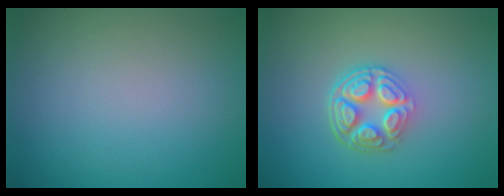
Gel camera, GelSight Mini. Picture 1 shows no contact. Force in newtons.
{"total": 5.2, "press": 3.7, "slide": 3.6}